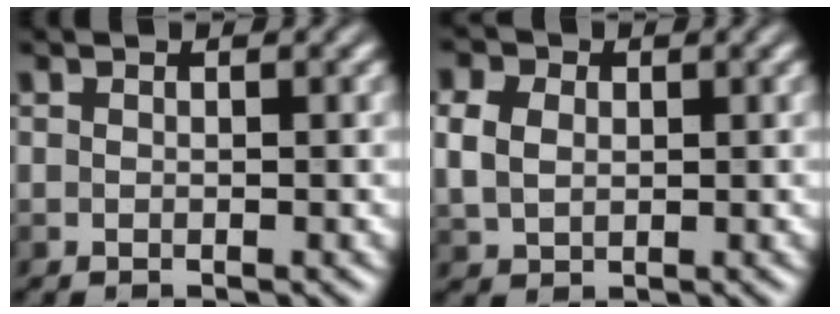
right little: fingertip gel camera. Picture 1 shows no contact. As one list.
[{"total": 4.2, "force": [1.1, 3.2, 2.5], "torque": [-0.063, 0.013, 0.009]}]